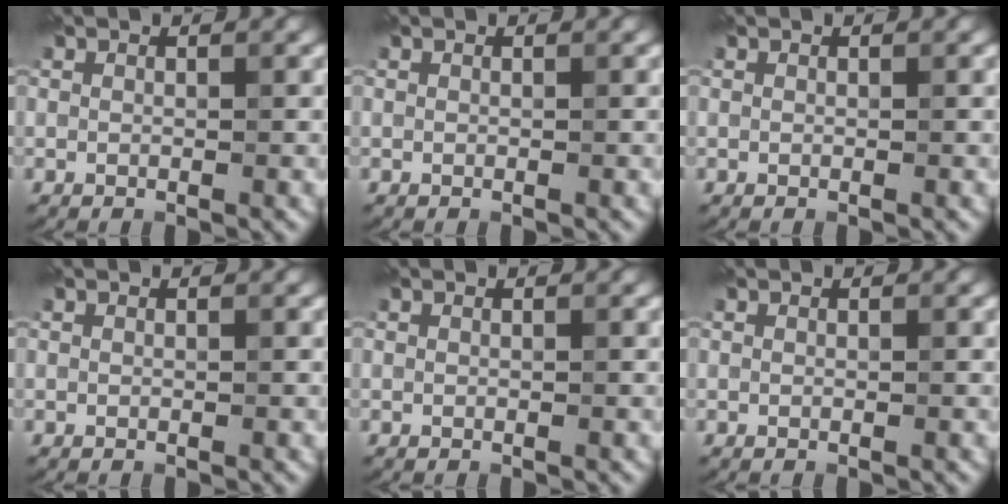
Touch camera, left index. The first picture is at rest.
{"total": 0.0}
{"total": 0.0}
{"total": 0.0}
{"total": 0.0}
{"total": 0.0}